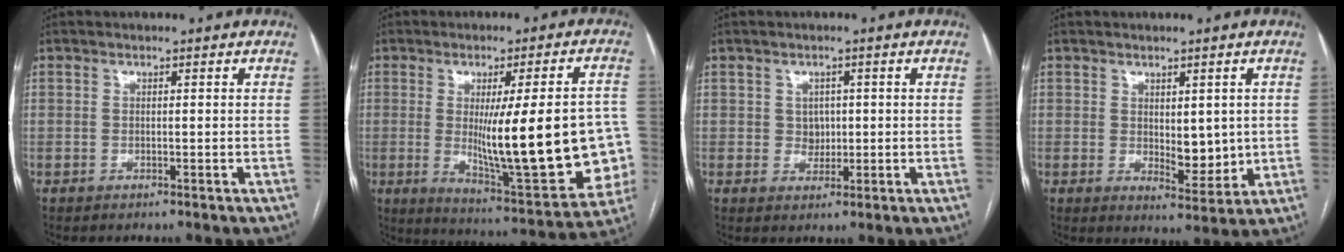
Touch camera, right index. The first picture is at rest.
{"total": 22.0, "force": [-1.8, 3.9, 21.6], "torque": [-0.254, -0.001, -0.004]}
{"total": 2.6, "force": [0.3, 2.2, 1.3], "torque": [-0.015, 0.002, 0.008]}
{"total": 5.6, "force": [0.3, 2.6, 4.9], "torque": [-0.069, -0.010, 0.016]}